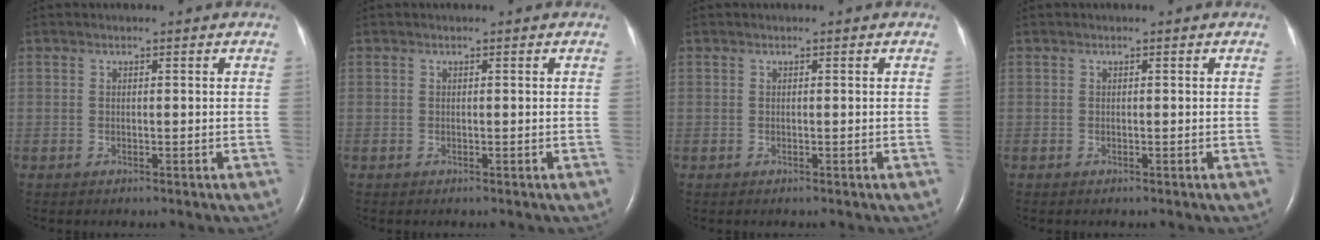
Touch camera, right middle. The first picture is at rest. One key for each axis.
{"total": 0.0}
{"total": 0.0}
{"total": 0.0}